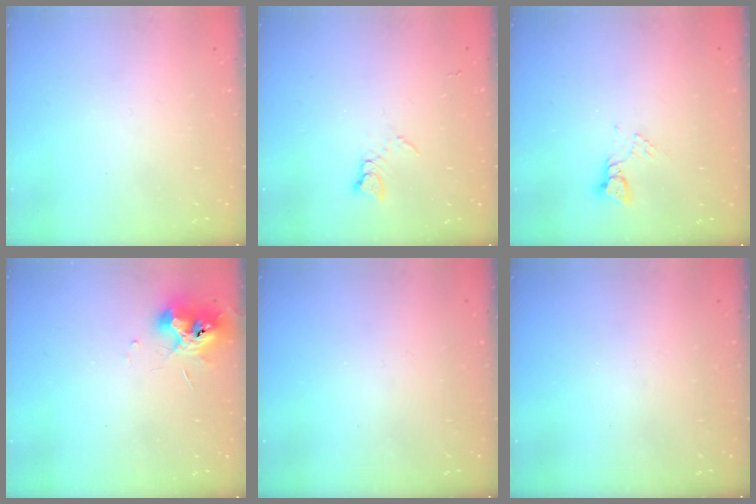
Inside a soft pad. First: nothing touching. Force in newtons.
{"total": 3.6, "press": 3.5, "slide": 0.5}
{"total": 2.7, "press": 2.7, "slide": 0.2}
{"total": 10.9, "press": 10.9, "slide": 0.8}
{"total": 0.0}
{"total": 0.0}